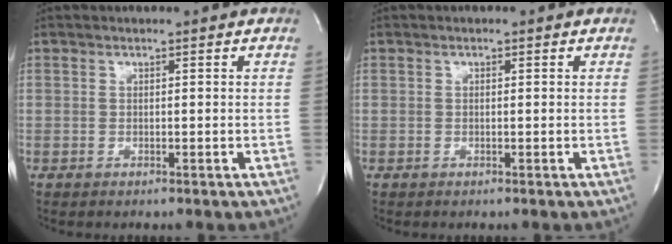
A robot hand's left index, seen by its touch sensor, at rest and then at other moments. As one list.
[{"total": 0.0}]